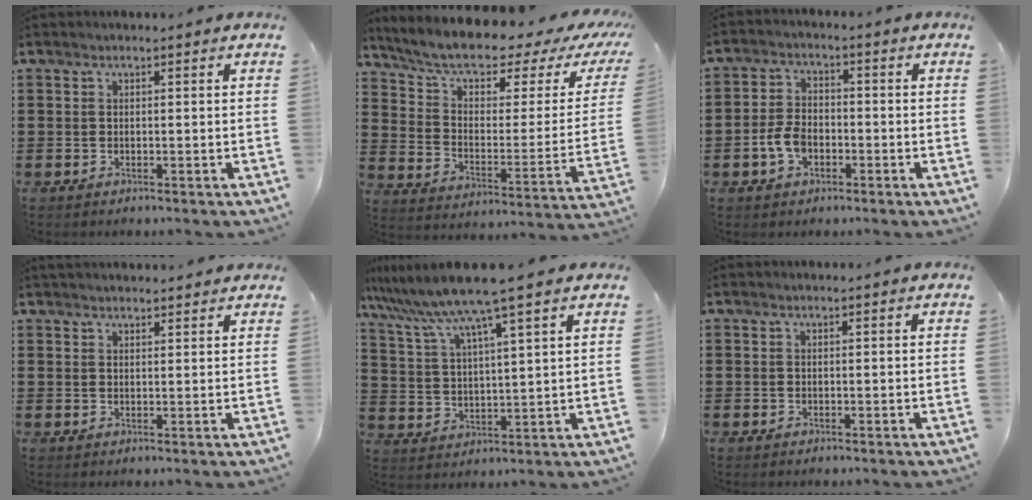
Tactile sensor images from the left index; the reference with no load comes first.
{"total": 6.6, "force": [4.7, 2.2, 4.2], "torque": [-0.101, -0.031, 0.078]}
{"total": 4.9, "force": [-1.7, 3.0, 3.5], "torque": [-0.089, -0.001, -0.039]}
{"total": 1.8, "force": [1.8, 0.1, 0.1], "torque": [-0.006, 0.000, 0.035]}
{"total": 8.6, "force": [7.0, -1.2, 4.9], "torque": [-0.120, -0.045, 0.114]}
{"total": 0.0}